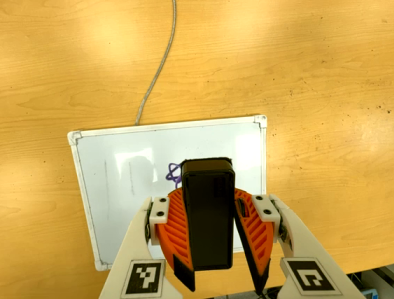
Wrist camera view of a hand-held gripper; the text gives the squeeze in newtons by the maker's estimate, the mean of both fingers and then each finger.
{"total": 9.5, "left": 10.1, "right": 8.9}